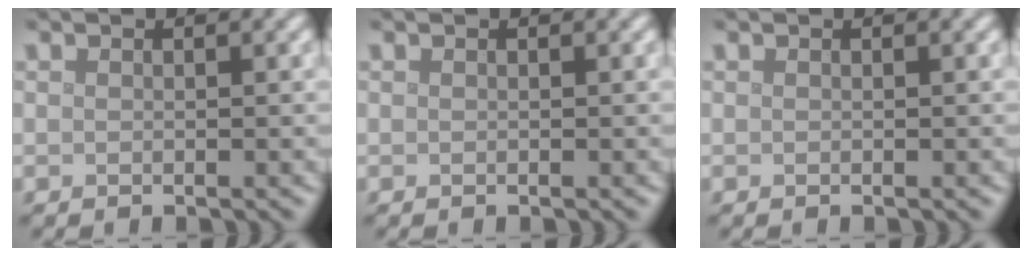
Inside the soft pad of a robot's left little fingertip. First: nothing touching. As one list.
[{"total": 0.0}, {"total": 0.0}]